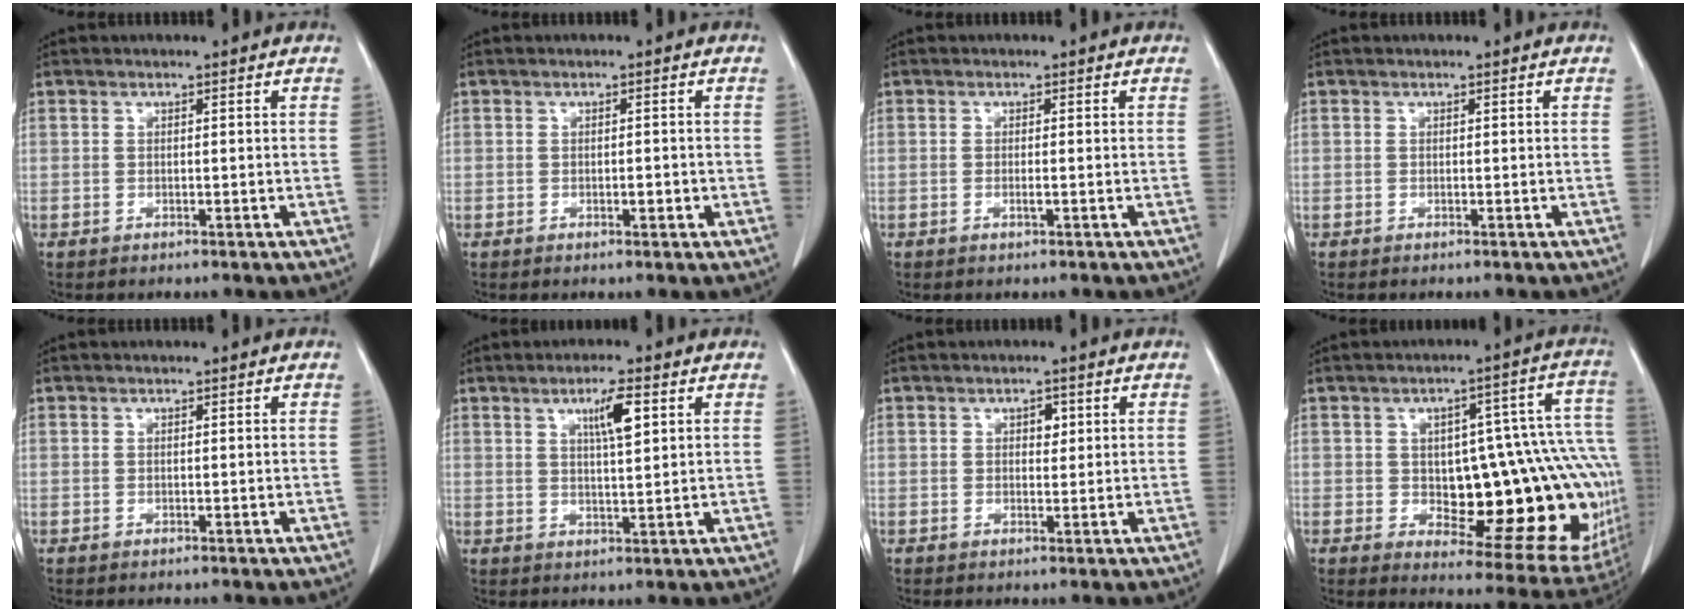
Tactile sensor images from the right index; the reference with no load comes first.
{"total": 1.2, "force": [-0.3, 0.6, 1.0], "torque": [-0.016, 0.001, -0.001]}
{"total": 0.8, "force": [-0.2, 0.0, 0.8], "torque": [-0.017, -0.001, -0.003]}
{"total": 0.0}
{"total": 0.0}
{"total": 5.2, "force": [2.2, 0.5, 4.6], "torque": [-0.078, 0.000, 0.037]}
{"total": 1.7, "force": [0.6, 1.1, 1.2], "torque": [-0.013, 0.000, 0.007]}
{"total": 23.8, "force": [-2.5, 8.2, 22.2], "torque": [-0.186, 0.040, -0.001]}